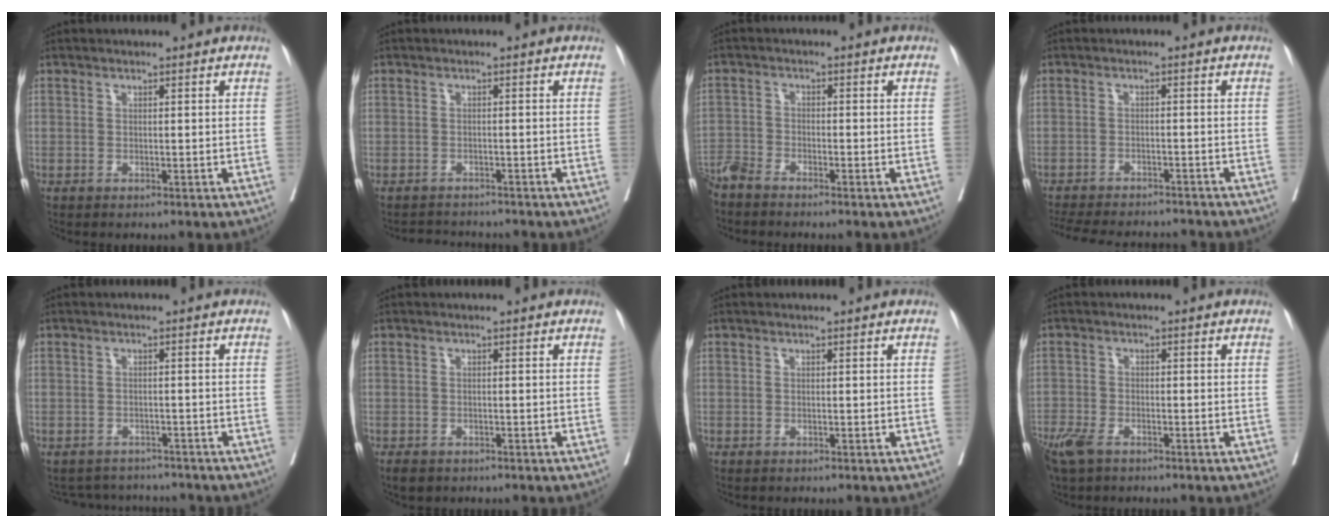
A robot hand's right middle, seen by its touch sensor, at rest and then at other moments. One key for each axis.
{"total": 3.2, "fx": -3.1, "fy": 0.7, "fz": -0.3, "tx": 0.009, "ty": -0.008, "tz": -0.051}
{"total": 4.1, "fx": -3.9, "fy": 0.3, "fz": 1.3, "tx": -0.018, "ty": -0.012, "tz": -0.079}
{"total": 14.1, "fx": -12.9, "fy": 2.8, "fz": 4.8, "tx": -0.102, "ty": -0.008, "tz": -0.177}
{"total": 5.6, "fx": -5.4, "fy": 1.4, "fz": -0.2, "tx": 0.007, "ty": 0.012, "tz": -0.071}
{"total": 2.8, "fx": -2.2, "fy": 1.6, "fz": 1.0, "tx": -0.014, "ty": -0.003, "tz": -0.030}
{"total": 0.0}
{"total": 7.4, "fx": -5.2, "fy": 3.0, "fz": 4.2, "tx": -0.091, "ty": -0.013, "tz": -0.096}